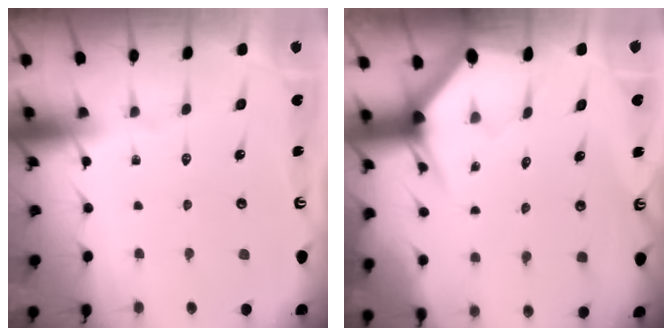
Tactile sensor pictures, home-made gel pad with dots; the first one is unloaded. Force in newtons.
{"total": 3.0, "press": 3.0, "slide": 0.1}